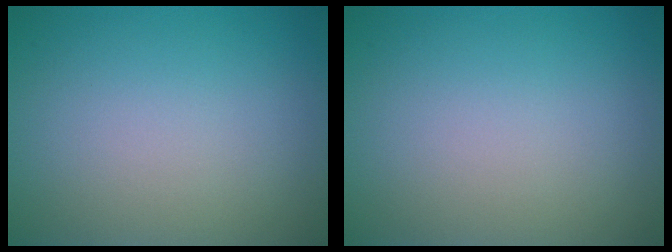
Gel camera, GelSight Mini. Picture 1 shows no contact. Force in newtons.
{"total": 0.0}